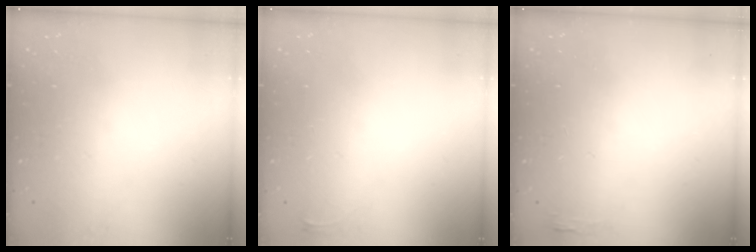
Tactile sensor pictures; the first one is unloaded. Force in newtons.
{"total": 2.6, "press": 2.6, "slide": 0.6}
{"total": 2.7, "press": 2.6, "slide": 0.8}